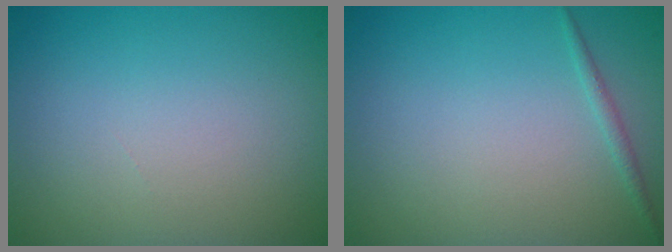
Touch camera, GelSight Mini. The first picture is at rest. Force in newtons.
{"total": 0.7, "press": 0.7, "slide": 0.0}